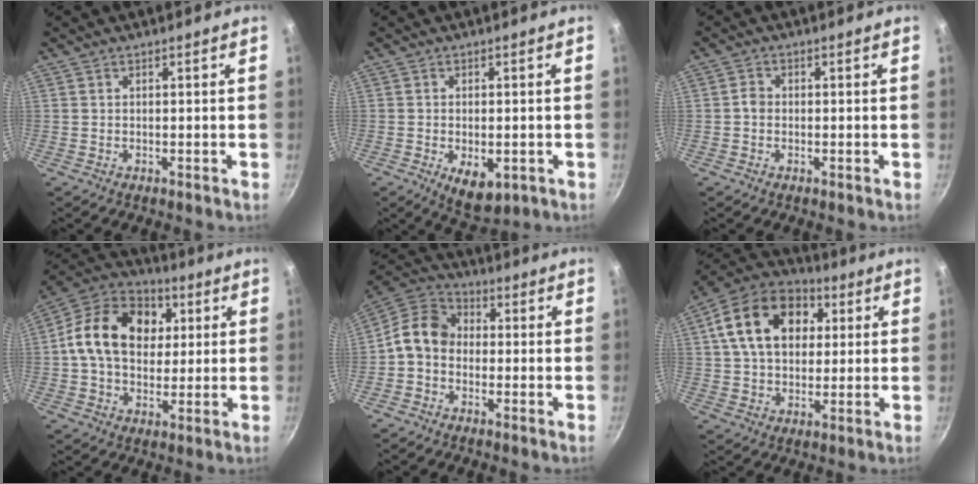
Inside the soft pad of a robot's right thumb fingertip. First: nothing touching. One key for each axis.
{"total": 7.2, "fx": -2.1, "fy": 4.1, "fz": 5.6, "tx": -0.066, "ty": -0.003, "tz": -0.019}
{"total": 1.8, "fx": -0.4, "fy": 1.5, "fz": 0.9, "tx": -0.013, "ty": 0.011, "tz": -0.009}
{"total": 18.5, "fx": 3.3, "fy": 13.7, "fz": 12.0, "tx": -0.177, "ty": 0.019, "tz": 0.039}
{"total": 9.0, "fx": -1.1, "fy": 7.3, "fz": 5.2, "tx": -0.072, "ty": 0.038, "tz": -0.047}
{"total": 18.0, "fx": 4.6, "fy": 12.7, "fz": 11.8, "tx": -0.182, "ty": 0.020, "tz": 0.063}